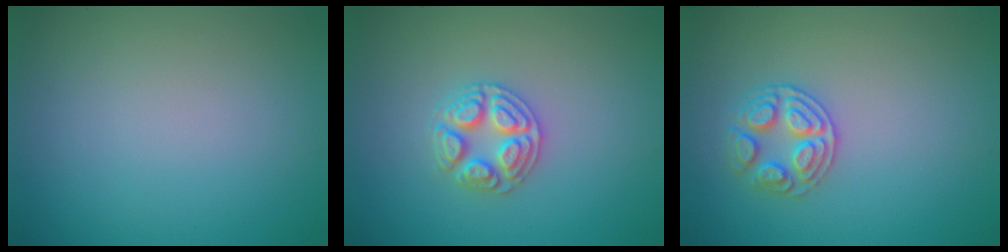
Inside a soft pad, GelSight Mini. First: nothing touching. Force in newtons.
{"total": 3.0, "press": 2.9, "slide": 0.4}
{"total": 2.7, "press": 2.7, "slide": 0.3}